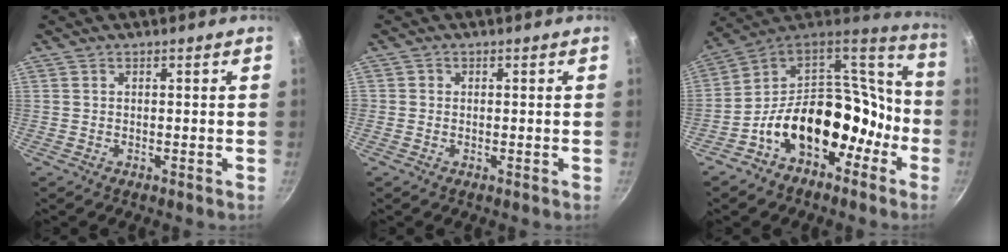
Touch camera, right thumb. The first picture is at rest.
{"total": 0.7, "force": [-0.1, 0.7, 0.1], "torque": [0.003, 0.003, -0.004]}
{"total": 20.2, "force": [-8.0, 14.2, 11.9], "torque": [-0.131, 0.099, -0.128]}